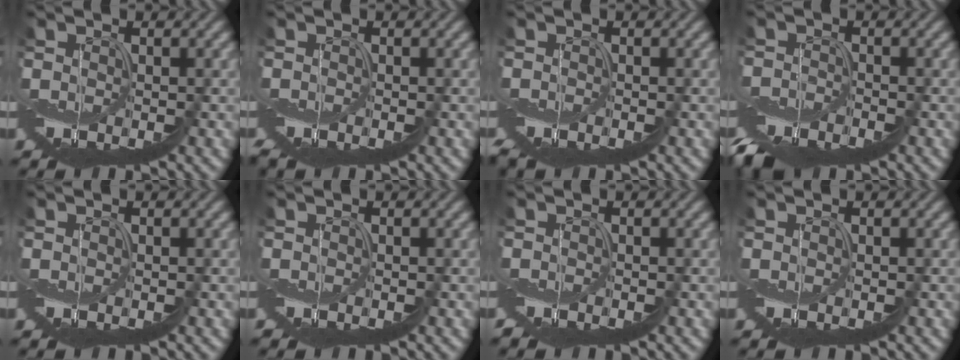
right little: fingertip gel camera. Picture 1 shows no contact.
{"total": 2.6, "force": [-2.1, 1.1, 1.1], "torque": [-0.018, -0.008, -0.030]}
{"total": 3.4, "force": [-2.8, 1.4, 1.4], "torque": [-0.024, -0.005, -0.035]}
{"total": 6.2, "force": [-6.1, -0.8, -0.6], "torque": [0.001, 0.002, -0.114]}
{"total": 0.0}
{"total": 1.5, "force": [-0.9, 0.9, 0.8], "torque": [-0.009, -0.009, -0.014]}
{"total": 1.8, "force": [-1.6, 0.6, 0.3], "torque": [-0.002, -0.007, -0.030]}
{"total": 0.0}